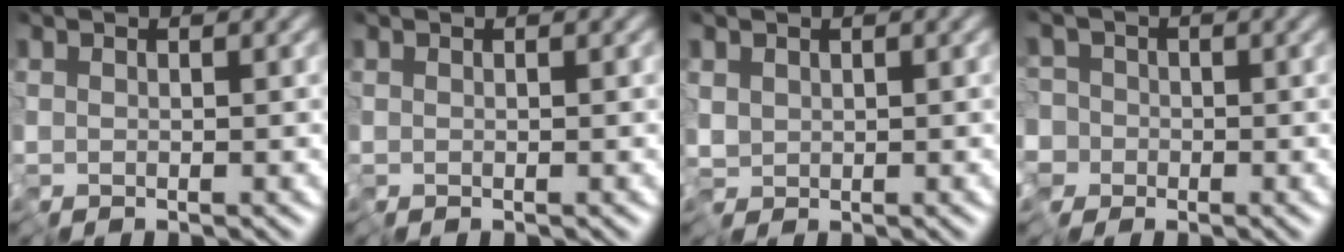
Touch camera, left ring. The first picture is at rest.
{"total": 0.0}
{"total": 1.3, "force": [-0.2, 1.1, 0.6], "torque": [-0.019, -0.001, -0.007]}
{"total": 3.7, "force": [-1.2, 3.5, 0.6], "torque": [0.002, 0.015, -0.046]}